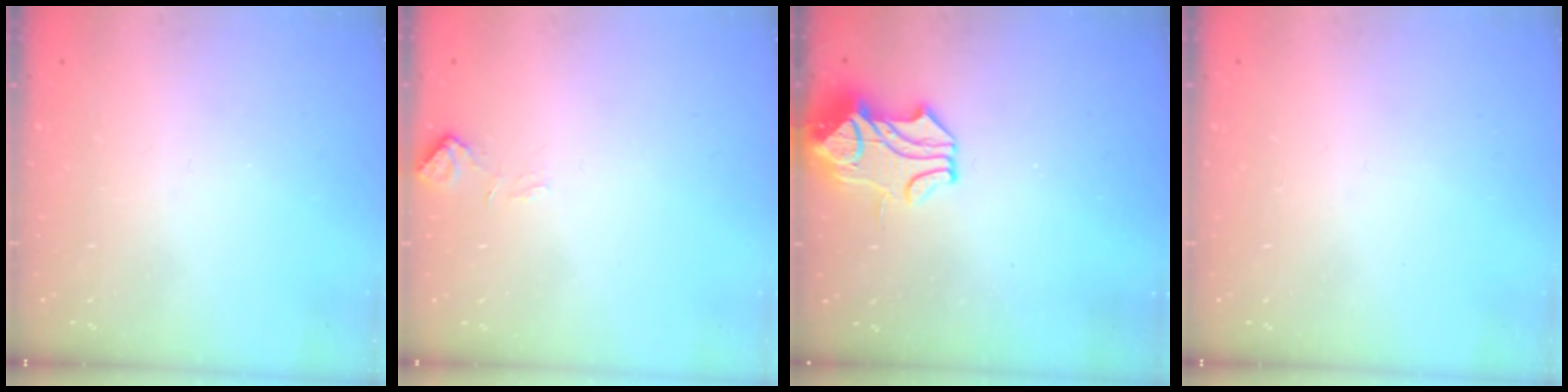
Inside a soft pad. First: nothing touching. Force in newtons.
{"total": 2.3, "press": 2.2, "slide": 0.6}
{"total": 1.6, "press": 0.8, "slide": 1.4}
{"total": 0.0}